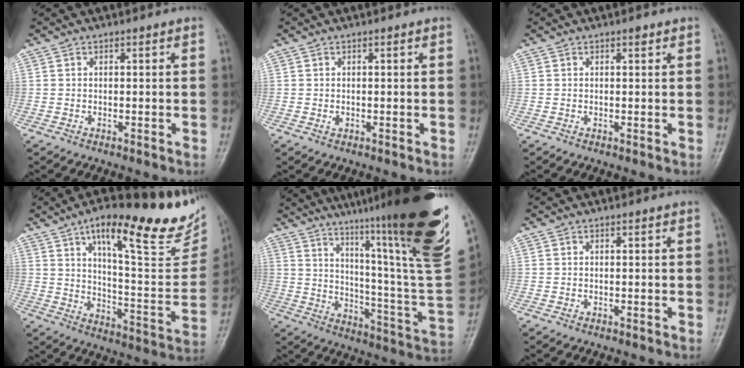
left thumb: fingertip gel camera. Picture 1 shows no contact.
{"total": 0.7, "force": [0.1, 0.4, 0.6], "torque": [-0.008, -0.001, 0.004]}
{"total": 0.8, "force": [0.5, 0.3, 0.6], "torque": [-0.009, -0.002, 0.007]}
{"total": 25.3, "force": [16.5, 6.9, 17.8], "torque": [-0.213, -0.067, 0.246]}
{"total": 33.5, "force": [21.8, 3.3, 25.2], "torque": [-0.303, -0.113, 0.315]}
{"total": 0.0}